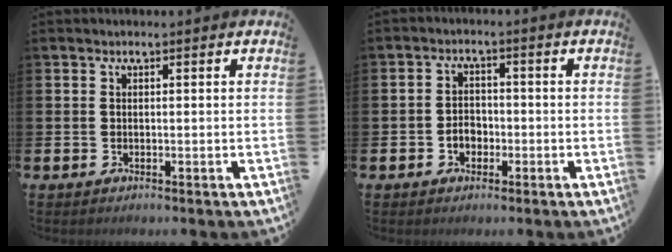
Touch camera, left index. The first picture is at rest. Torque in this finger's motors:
{"motor_torque": [0.16, -0.04, 0.06, 0.06]}